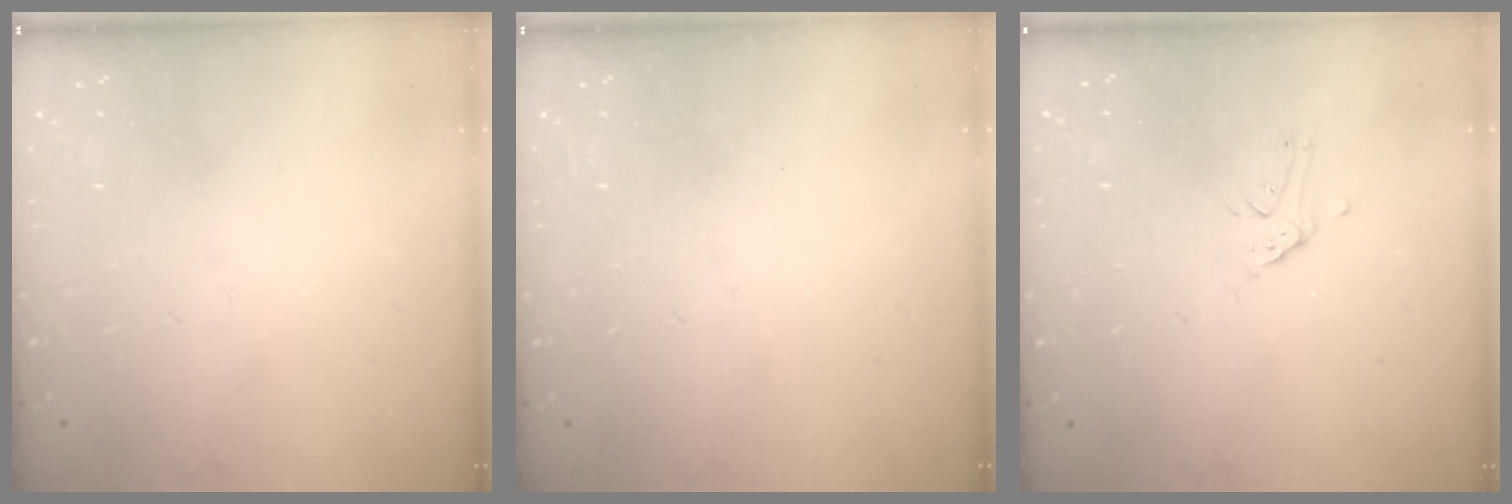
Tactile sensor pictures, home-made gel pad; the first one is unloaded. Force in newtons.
{"total": 0.0}
{"total": 1.1, "press": 1.1, "slide": 0.0}